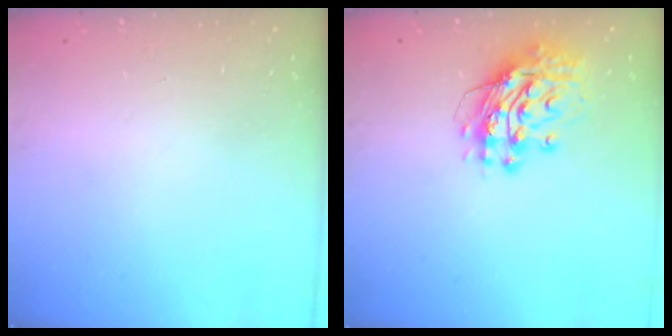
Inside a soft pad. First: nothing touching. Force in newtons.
{"total": 13.2, "press": 13.1, "slide": 1.2}